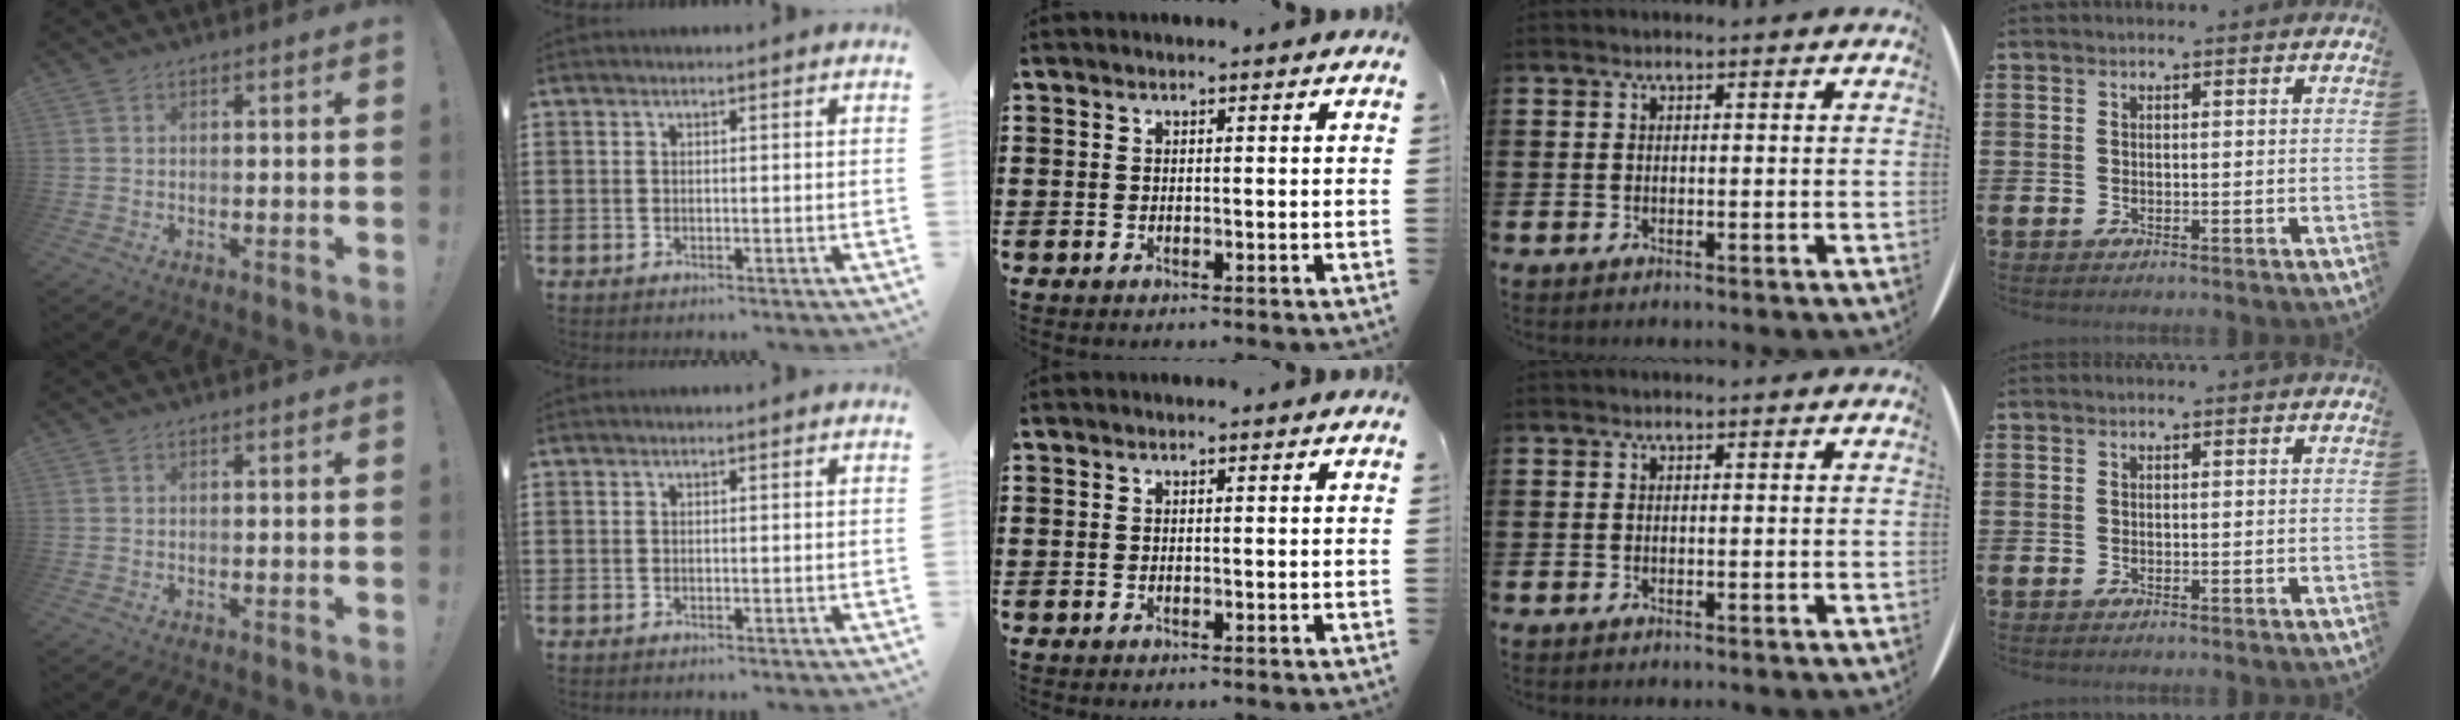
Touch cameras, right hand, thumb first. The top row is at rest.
{}